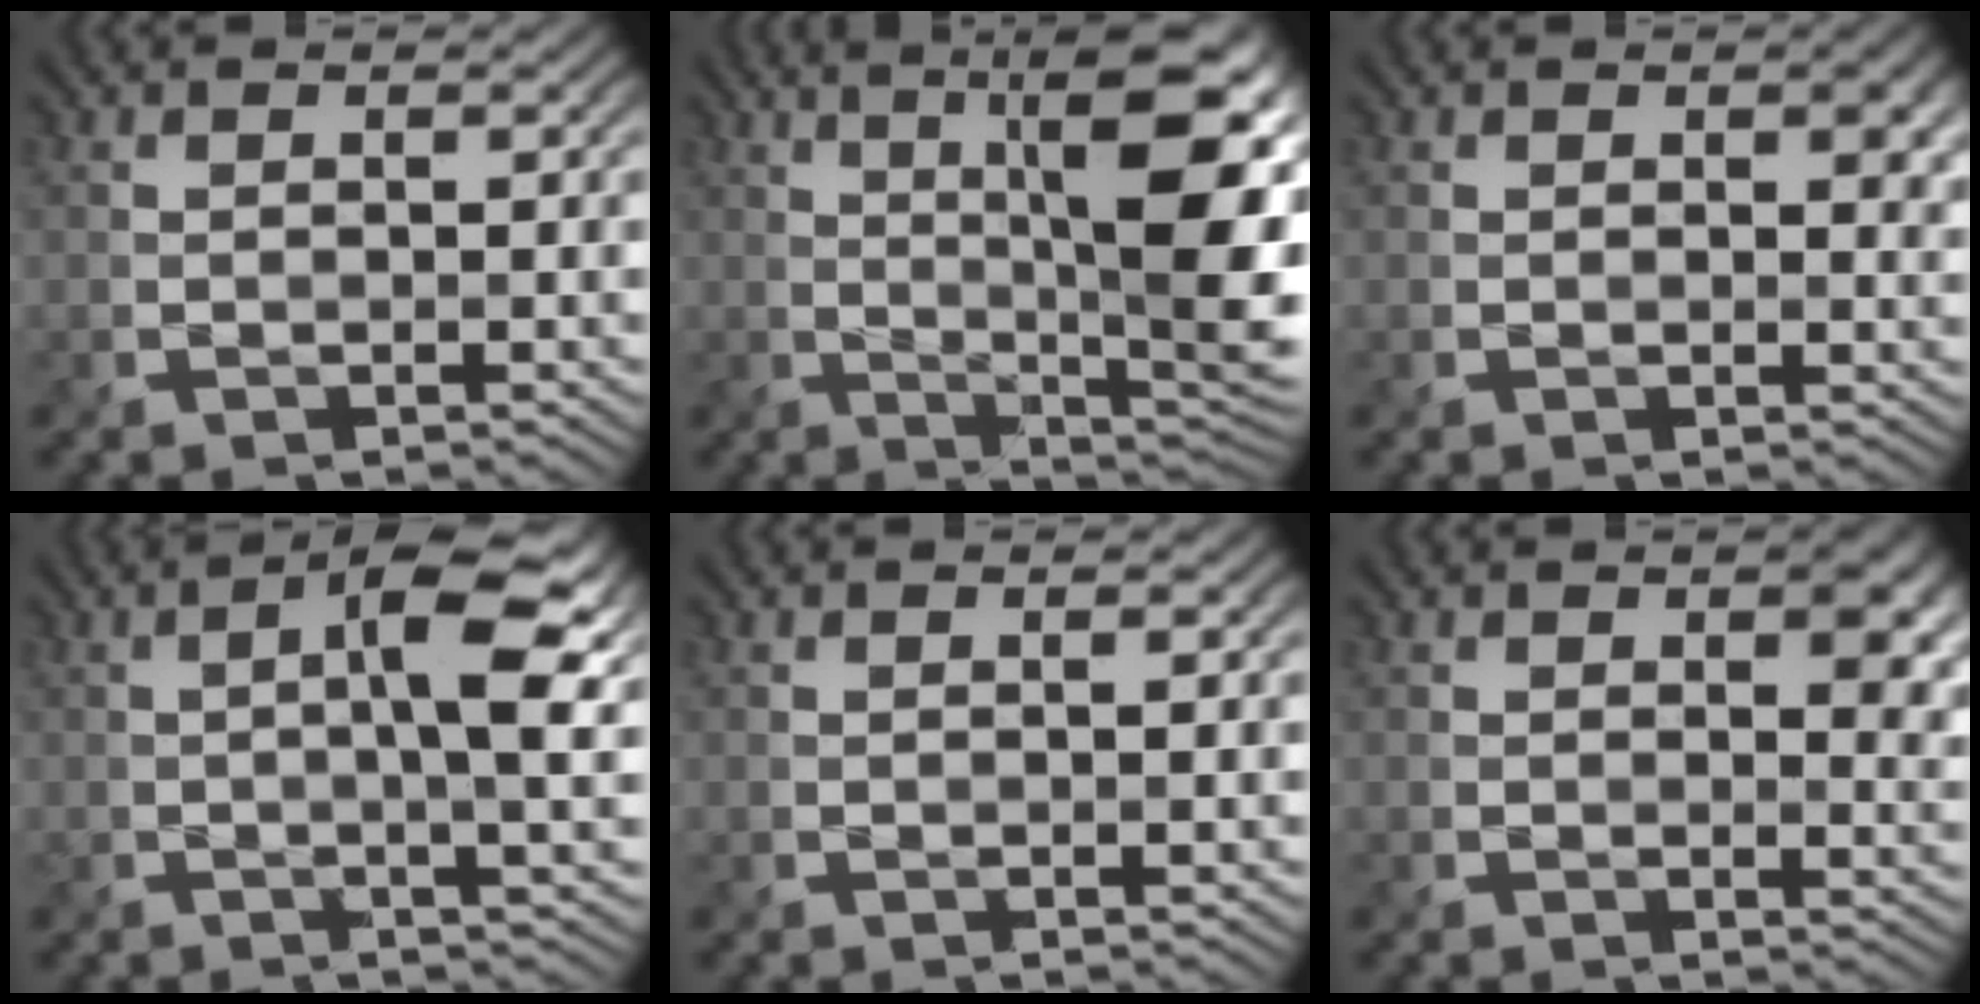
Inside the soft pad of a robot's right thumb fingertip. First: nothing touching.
{"total": 14.7, "force": [4.0, 3.5, 13.7], "torque": [-0.180, 0.014, 0.064]}
{"total": 2.8, "force": [0.9, 1.5, 2.2], "torque": [-0.030, -0.005, 0.017]}
{"total": 7.6, "force": [0.6, 1.9, 7.4], "torque": [-0.110, 0.011, 0.004]}
{"total": 0.6, "force": [0.0, -0.1, 0.6], "torque": [-0.010, 0.001, -0.002]}
{"total": 5.3, "force": [1.8, 2.6, 4.2], "torque": [-0.054, -0.004, 0.032]}